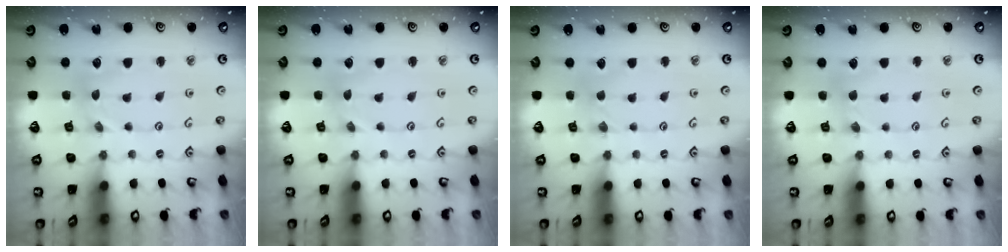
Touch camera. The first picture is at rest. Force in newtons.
{"total": 0.0}
{"total": 0.0}
{"total": 2.1, "press": 2.0, "slide": 0.3}